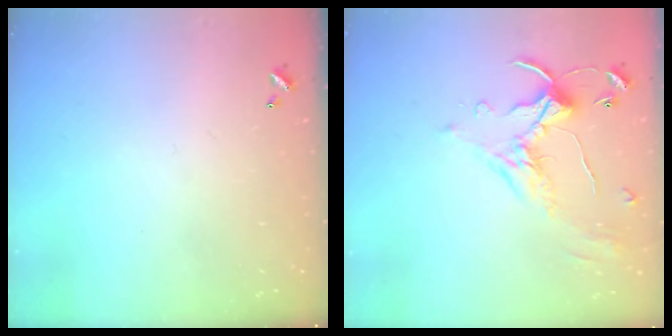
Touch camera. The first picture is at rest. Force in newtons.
{"total": 1.1, "press": 0.5, "slide": 1.0}